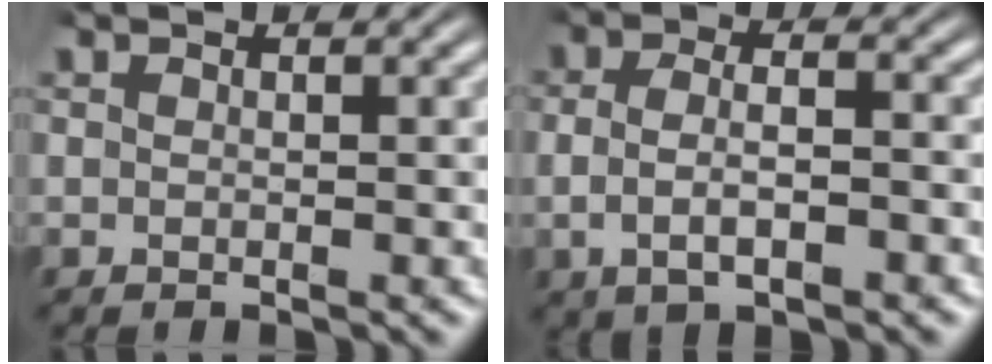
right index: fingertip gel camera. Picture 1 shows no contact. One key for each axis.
{"total": 4.3, "fx": -0.8, "fy": 2.4, "fz": 3.4, "tx": -0.060, "ty": -0.004, "tz": -0.012}